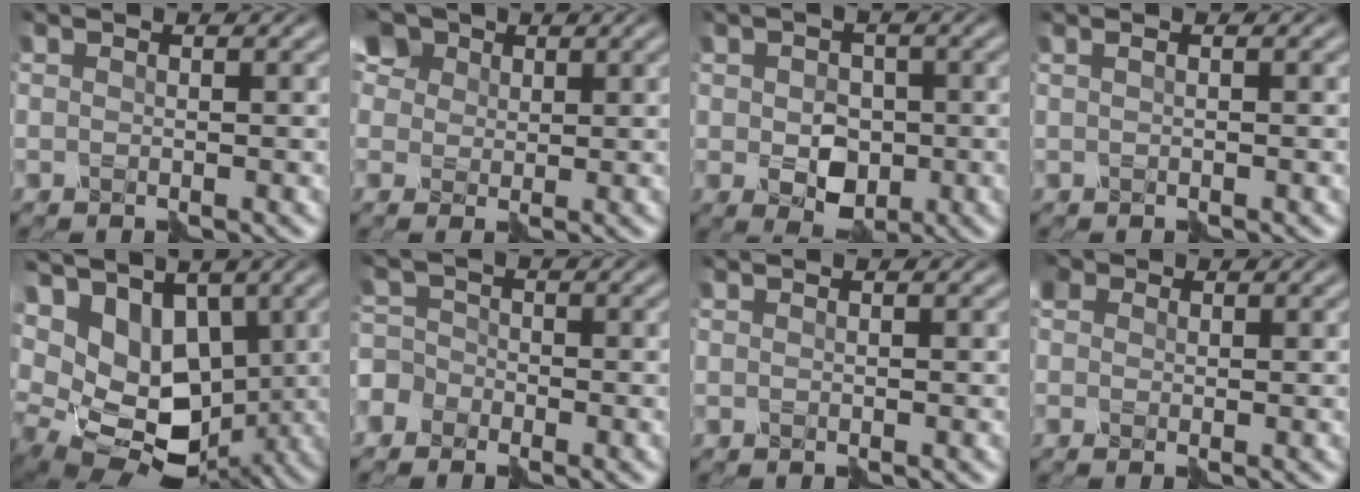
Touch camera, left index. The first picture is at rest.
{"total": 9.9, "force": [5.5, 6.5, 5.1], "torque": [-0.143, 0.025, 0.090]}
{"total": 3.5, "force": [-1.5, 2.4, 2.1], "torque": [-0.041, -0.008, -0.018]}
{"total": 0.8, "force": [0.4, 0.0, 0.7], "torque": [-0.008, 0.003, -0.003]}
{"total": 11.4, "force": [1.4, 8.4, 7.5], "torque": [-0.165, -0.006, 0.043]}
{"total": 4.8, "force": [-3.5, 3.1, 1.1], "torque": [-0.012, 0.007, -0.075]}
{"total": 0.0}
{"total": 3.5, "force": [1.1, 2.4, 2.2], "torque": [-0.054, 0.007, 0.012]}